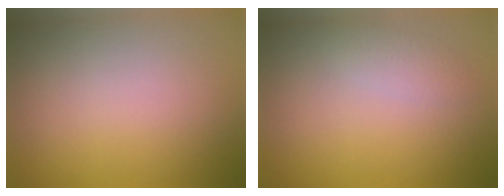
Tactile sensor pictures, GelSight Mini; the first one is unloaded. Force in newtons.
{"total": 1.4, "press": 1.4, "slide": 0.1}